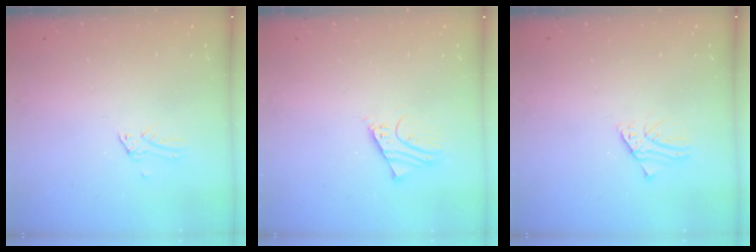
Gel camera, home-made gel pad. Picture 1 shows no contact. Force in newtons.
{"total": 2.6, "press": 2.6, "slide": 0.1}
{"total": 1.3, "press": 1.3, "slide": 0.0}